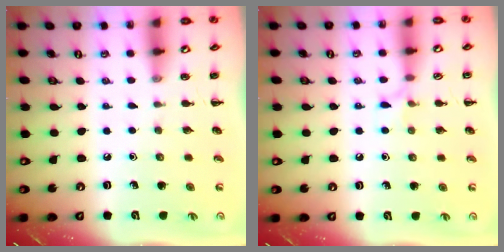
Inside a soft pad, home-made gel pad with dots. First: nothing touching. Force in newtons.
{"total": 4.8, "press": 4.5, "slide": 1.7}